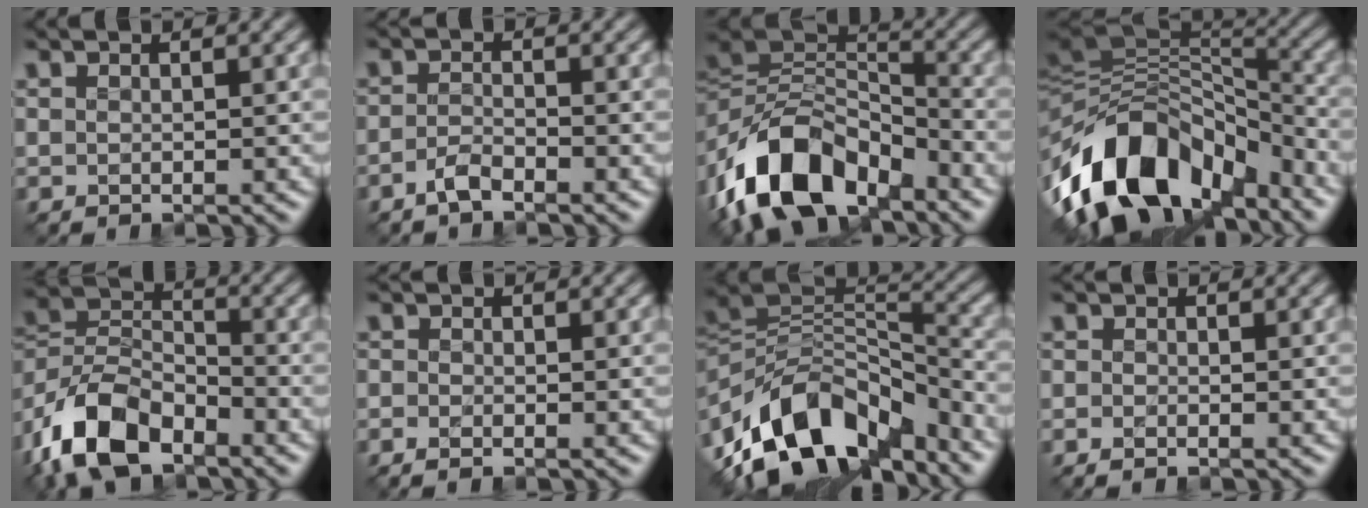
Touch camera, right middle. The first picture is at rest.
{"total": 2.2, "force": [-2.1, -0.4, 0.0], "torque": [-0.019, 0.007, -0.028]}
{"total": 11.7, "force": [-7.9, 6.2, 6.0], "torque": [-0.124, 0.007, -0.140]}
{"total": 13.4, "force": [-8.1, 7.7, 7.3], "torque": [-0.160, 0.019, -0.129]}
{"total": 9.3, "force": [-7.0, 4.2, 4.3], "torque": [-0.104, 0.005, -0.134]}
{"total": 1.4, "force": [-1.3, -0.5, -0.2], "torque": [-0.002, -0.003, -0.007]}
{"total": 12.3, "force": [-8.5, 5.8, 6.7], "torque": [-0.136, 0.027, -0.149]}
{"total": 1.4, "force": [-1.2, -0.6, -0.4], "torque": [-0.001, 0.001, -0.006]}